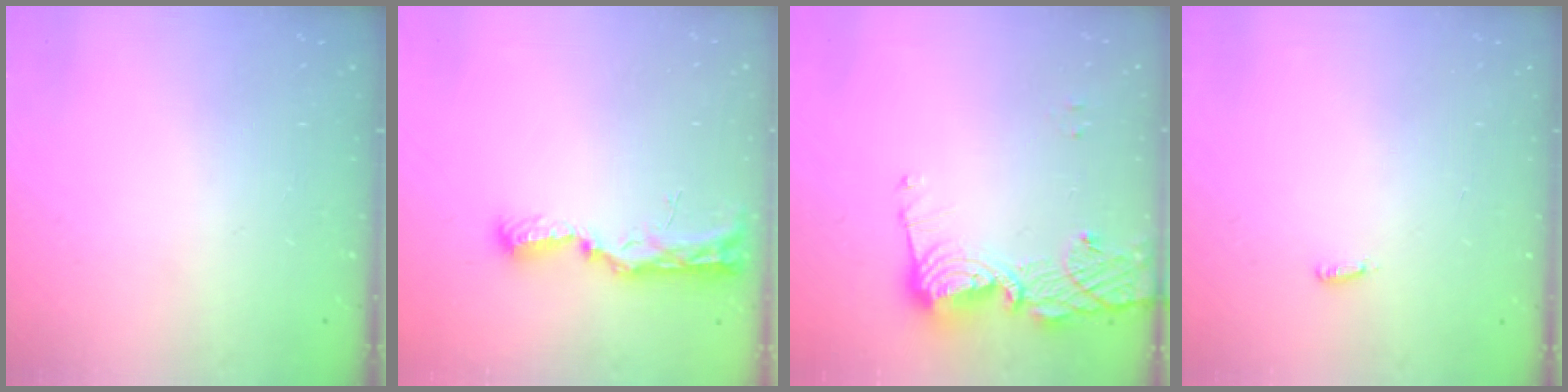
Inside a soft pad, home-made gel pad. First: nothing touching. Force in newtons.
{"total": 11.2, "press": 9.8, "slide": 5.4}
{"total": 12.7, "press": 12.6, "slide": 1.2}
{"total": 2.9, "press": 2.8, "slide": 0.9}